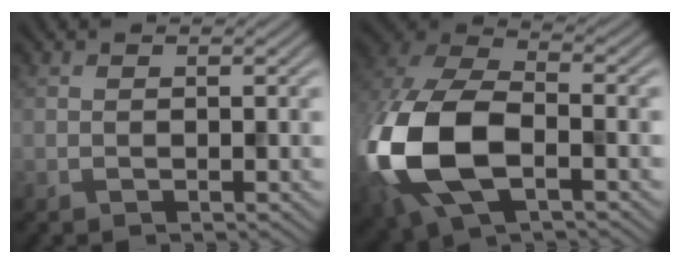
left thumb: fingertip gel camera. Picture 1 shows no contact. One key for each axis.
{"total": 16.2, "fx": -4.2, "fy": 9.5, "fz": 12.4, "tx": -0.330, "ty": -0.032, "tz": -0.080}